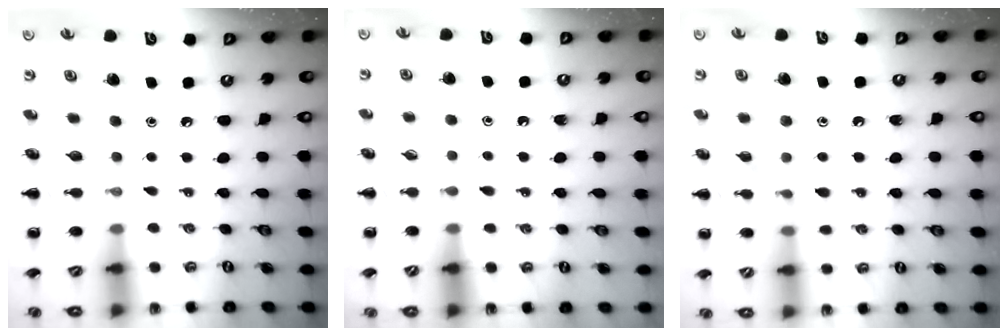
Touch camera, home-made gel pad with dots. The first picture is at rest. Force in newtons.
{"total": 3.3, "press": 3.0, "slide": 1.3}
{"total": 8.7, "press": 8.7, "slide": 0.5}